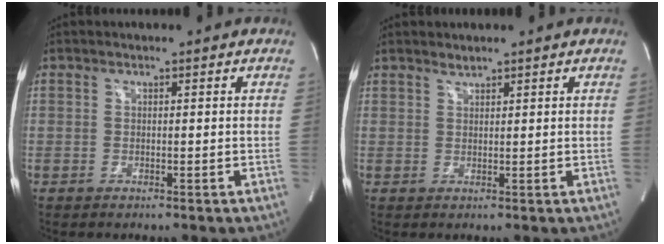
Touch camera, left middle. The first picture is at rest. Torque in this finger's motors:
{"motor_torque": [0.05, -0.01, -0.07, -0.01]}